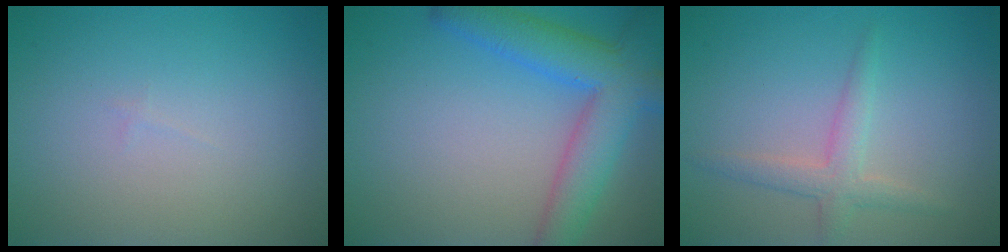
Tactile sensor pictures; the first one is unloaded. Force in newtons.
{"total": 6.9, "press": 6.9, "slide": 0.4}
{"total": 2.4, "press": 2.4, "slide": 0.1}